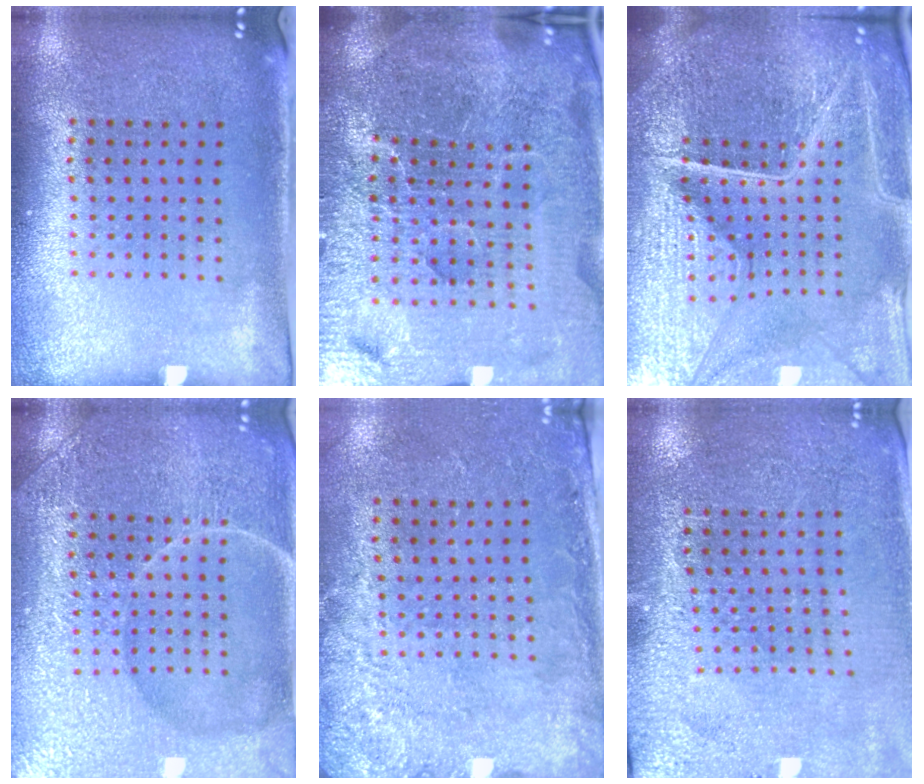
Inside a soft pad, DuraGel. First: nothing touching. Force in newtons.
{"total": 7.2, "press": 6.2, "slide": 3.5}
{"total": 6.5, "press": 5.8, "slide": 3.0}
{"total": 4.7, "press": 4.7, "slide": 0.6}
{"total": 2.8, "press": 1.9, "slide": 2.0}
{"total": 2.8, "press": 2.8, "slide": 0.2}